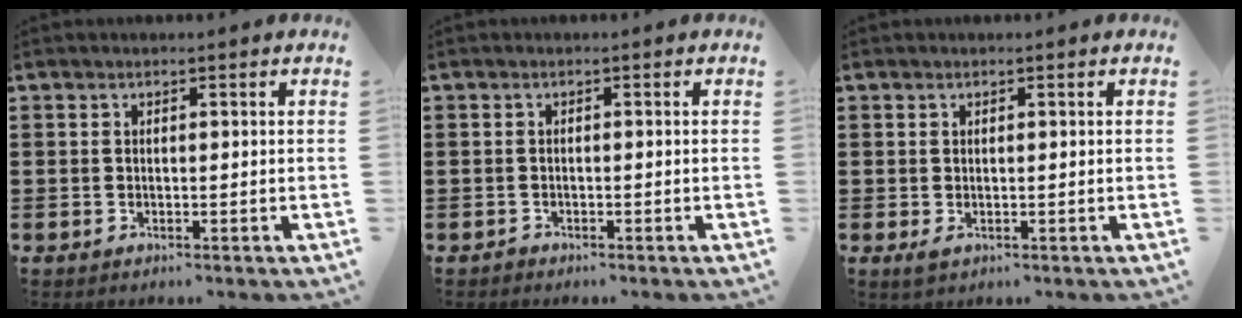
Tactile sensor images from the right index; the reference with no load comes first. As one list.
[{"total": 0.8, "force": [-0.7, 0.2, -0.1], "torque": [0.001, 0.002, -0.017]}, {"total": 0.7, "force": [-0.1, 0.5, 0.5], "torque": [-0.012, 0.001, -0.002]}]